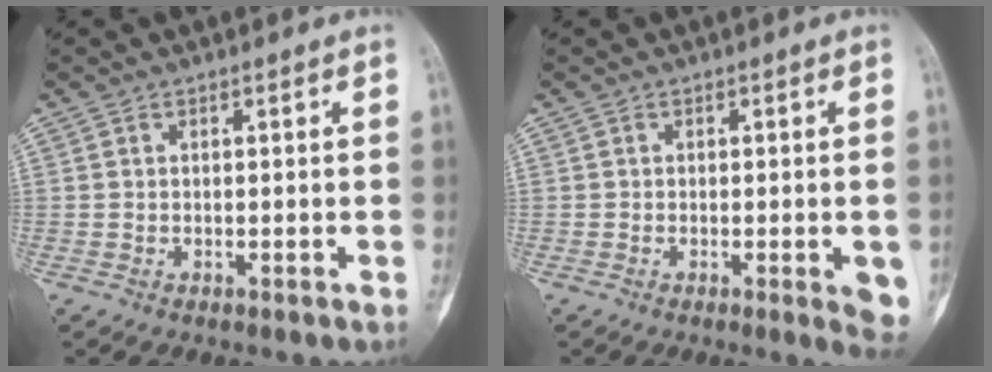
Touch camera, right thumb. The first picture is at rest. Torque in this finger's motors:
{"motor_torque": [1.21, 1.21, 0.98, -0.39, 0.20]}